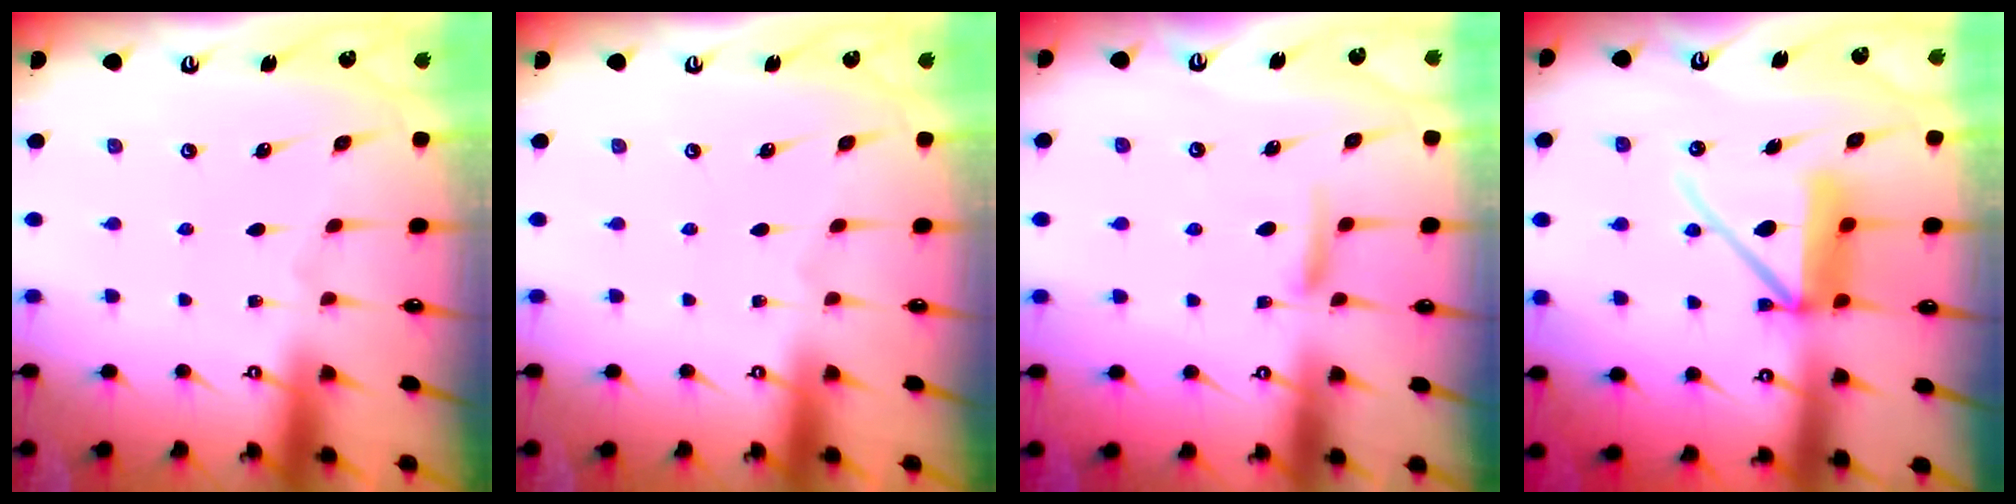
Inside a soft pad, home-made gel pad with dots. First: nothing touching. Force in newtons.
{"total": 0.0}
{"total": 7.9, "press": 7.8, "slide": 0.8}
{"total": 12.3, "press": 12.2, "slide": 1.6}